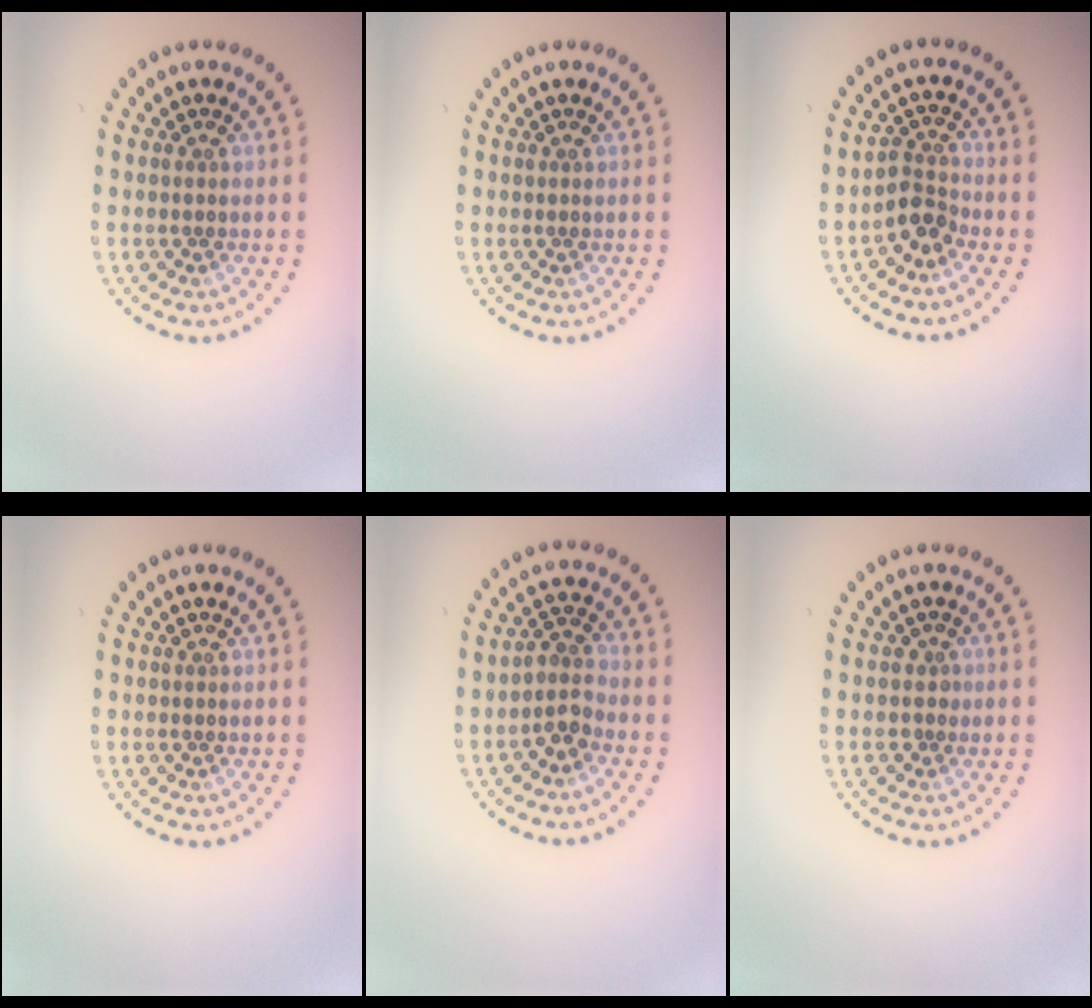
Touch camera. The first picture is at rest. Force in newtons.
{"total": 0.0}
{"total": 2.3, "press": 1.8, "slide": 1.5}
{"total": 0.0}
{"total": 2.2, "press": 1.8, "slide": 1.2}
{"total": 0.7, "press": 0.4, "slide": 0.6}